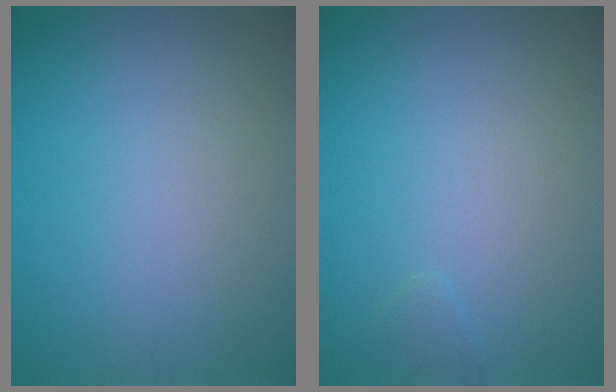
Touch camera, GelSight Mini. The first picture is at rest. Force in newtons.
{"total": 0.6, "press": 0.6, "slide": 0.1}